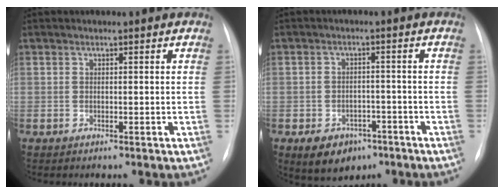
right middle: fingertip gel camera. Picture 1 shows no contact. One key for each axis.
{"total": 7.0, "fx": -4.0, "fy": 4.8, "fz": 3.0, "tx": -0.047, "ty": 0.006, "tz": -0.051}